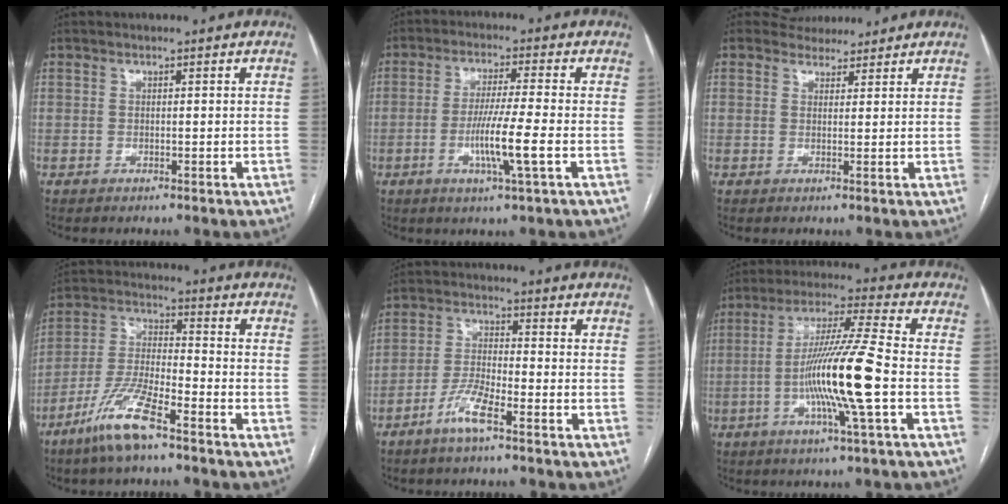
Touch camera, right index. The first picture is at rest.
{"total": 8.0, "force": [-2.3, -0.7, 7.6], "torque": [-0.143, -0.013, -0.045]}
{"total": 3.8, "force": [3.5, 1.6, 0.0], "torque": [-0.001, 0.015, 0.047]}
{"total": 10.3, "force": [-6.8, 1.6, 7.6], "torque": [-0.164, -0.015, -0.137]}
{"total": 5.7, "force": [-3.7, 1.0, 4.3], "torque": [-0.093, -0.001, -0.074]}
{"total": 14.1, "force": [-3.1, -1.1, 13.7], "torque": [-0.257, -0.006, -0.065]}